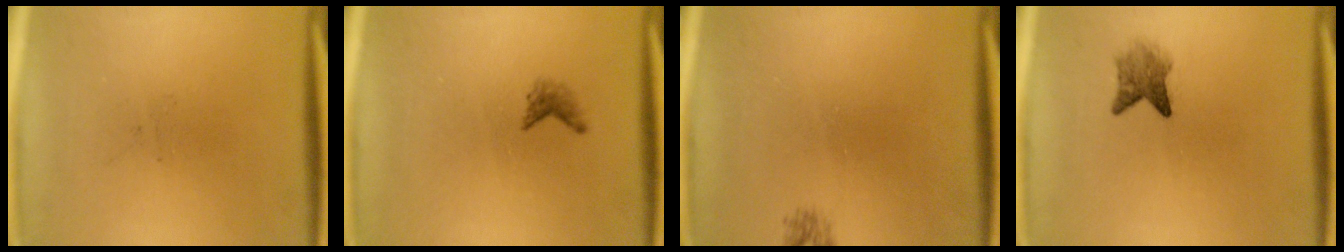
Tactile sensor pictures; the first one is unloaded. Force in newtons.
{"total": 1.1}
{"total": 0.9}
{"total": 2.8}